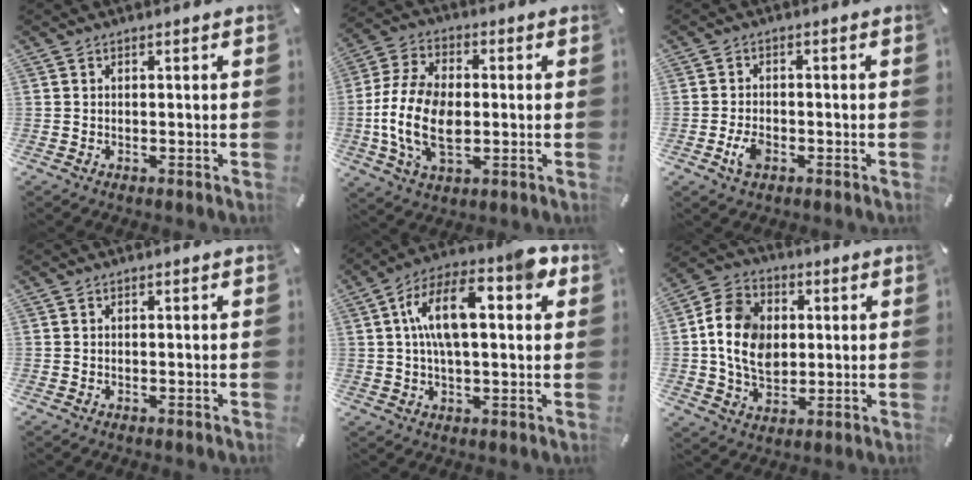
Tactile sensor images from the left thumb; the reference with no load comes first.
{"total": 14.7, "force": [-2.4, 9.2, 11.2], "torque": [-0.258, 0.000, -0.045]}
{"total": 4.4, "force": [-1.8, 2.6, 3.0], "torque": [-0.069, 0.001, -0.034]}
{"total": 0.0}
{"total": 15.2, "force": [4.2, 7.0, 12.8], "torque": [-0.220, 0.003, 0.070]}
{"total": 12.7, "force": [1.0, 10.1, 7.5], "torque": [-0.161, 0.012, 0.017]}